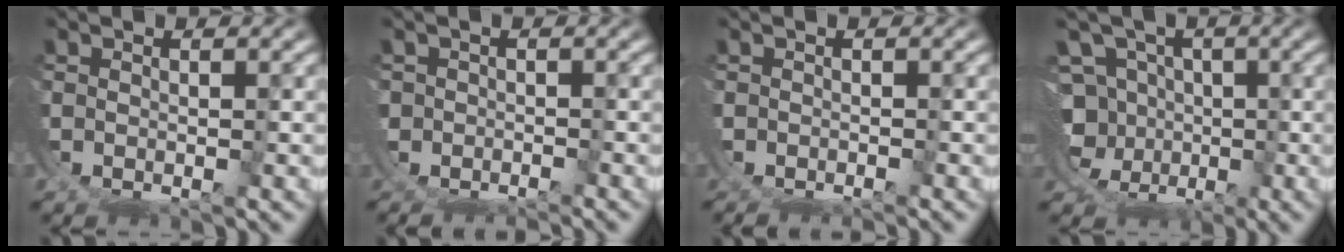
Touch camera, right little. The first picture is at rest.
{"total": 1.6, "force": [-1.2, 0.6, -0.8], "torque": [-0.011, -0.021, -0.010]}
{"total": 1.3, "force": [-1.2, 0.3, -0.2], "torque": [-0.001, 0.000, -0.018]}
{"total": 12.5, "force": [-0.1, 11.9, 3.8], "torque": [-0.106, -0.057, 0.003]}